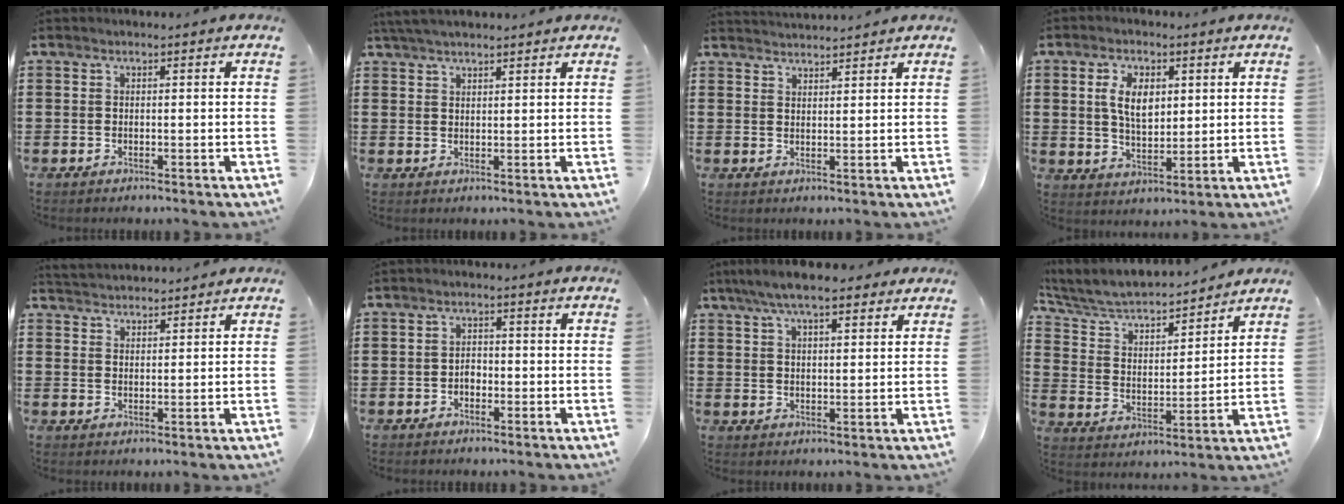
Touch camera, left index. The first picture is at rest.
{"total": 3.0, "force": [2.7, 0.4, 1.2], "torque": [-0.030, 0.001, 0.052]}
{"total": 2.2, "force": [2.2, -0.2, -0.2], "torque": [-0.002, -0.004, 0.042]}
{"total": 6.4, "force": [1.8, 3.5, 5.0], "torque": [-0.101, 0.009, 0.029]}
{"total": 2.7, "force": [2.7, 0.1, -0.4], "torque": [-0.001, -0.007, 0.052]}
{"total": 1.6, "force": [-0.6, 1.1, 1.1], "torque": [-0.024, 0.003, -0.013]}
{"total": 7.3, "force": [5.7, 1.8, 4.2], "torque": [-0.093, -0.003, 0.103]}
{"total": 5.5, "force": [5.0, 1.2, 1.9], "torque": [-0.061, -0.034, 0.079]}